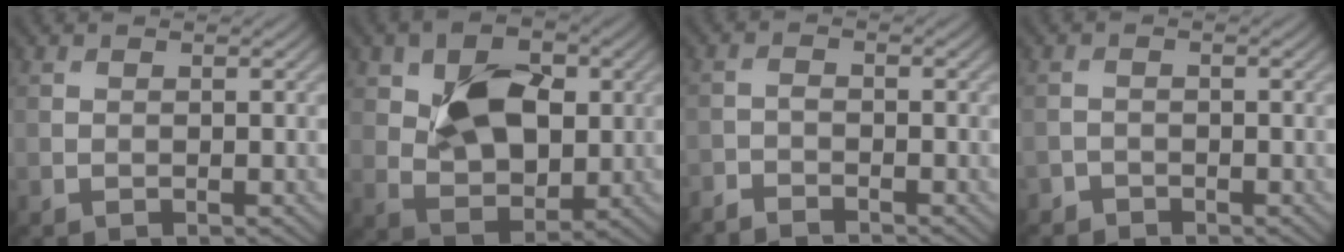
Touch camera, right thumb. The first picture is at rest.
{"total": 9.5, "force": [2.0, 6.2, 6.9], "torque": [-0.133, -0.004, 0.035]}
{"total": 2.7, "force": [-2.6, 0.3, 0.7], "torque": [-0.019, -0.005, -0.056]}
{"total": 1.3, "force": [-1.1, 0.6, -0.1], "torque": [0.004, 0.002, -0.025]}